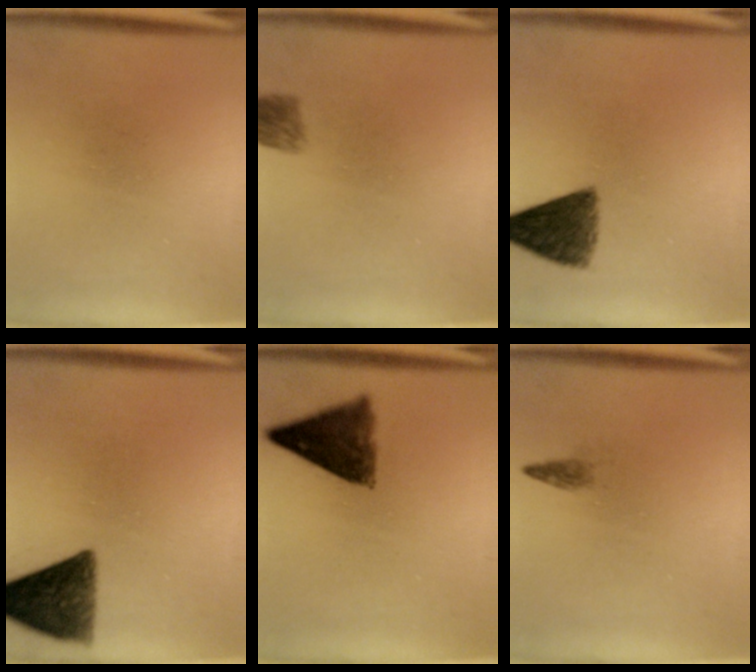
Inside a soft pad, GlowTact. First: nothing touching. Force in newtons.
{"total": 2.9}
{"total": 7.8}
{"total": 10.4}
{"total": 8.6}
{"total": 1.0}